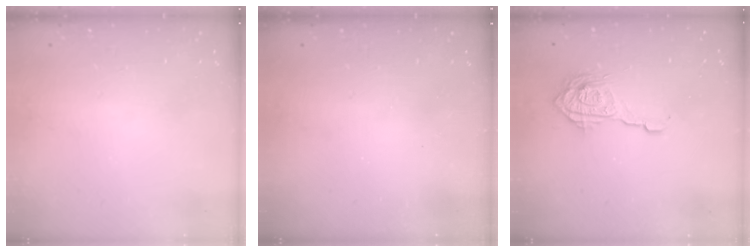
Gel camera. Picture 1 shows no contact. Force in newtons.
{"total": 2.6, "press": 2.5, "slide": 0.9}
{"total": 12.4, "press": 12.4, "slide": 1.3}